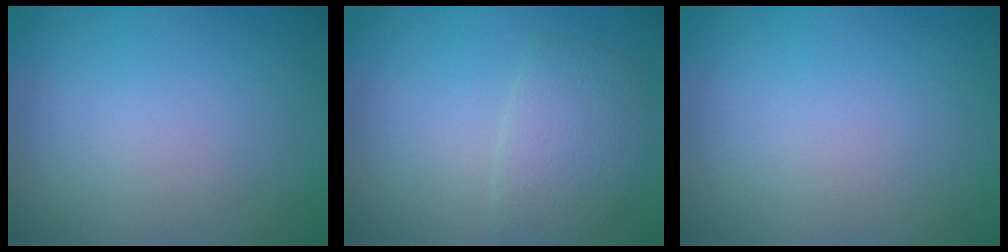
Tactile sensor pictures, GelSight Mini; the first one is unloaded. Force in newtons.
{"total": 2.9, "press": 2.9, "slide": 0.1}
{"total": 0.0}